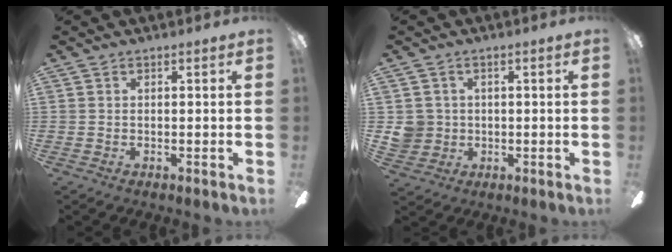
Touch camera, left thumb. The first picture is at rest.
{"total": 5.0, "force": [0.5, 4.9, 0.9], "torque": [-0.022, 0.007, 0.009]}